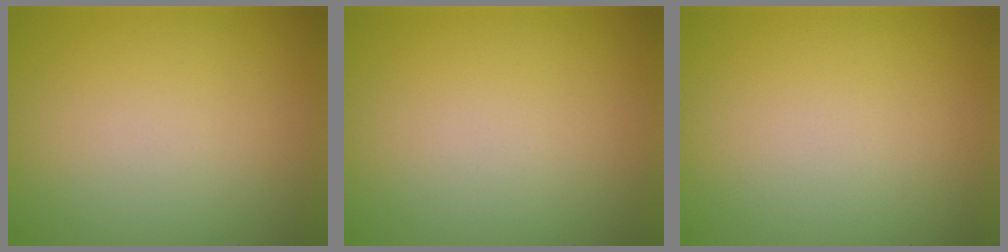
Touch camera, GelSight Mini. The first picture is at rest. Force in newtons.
{"total": 0.0}
{"total": 0.0}